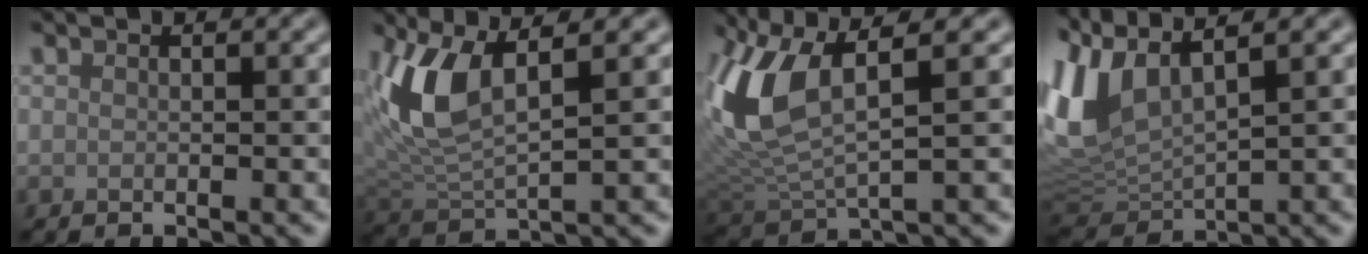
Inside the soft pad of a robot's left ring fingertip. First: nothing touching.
{"total": 6.0, "force": [2.3, 2.3, 5.0], "torque": [-0.118, -0.005, 0.047]}
{"total": 7.3, "force": [2.6, 2.8, 6.2], "torque": [-0.147, 0.000, 0.052]}
{"total": 7.3, "force": [3.9, 2.8, 5.5], "torque": [-0.147, 0.012, 0.079]}